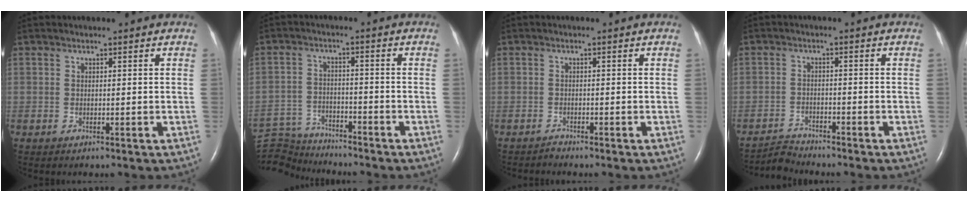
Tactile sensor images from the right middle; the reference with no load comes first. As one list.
[{"total": 9.2, "force": [-9.1, 0.8, -0.1], "torque": [-0.005, 0.012, -0.165]}, {"total": 0.7, "force": [-0.7, -0.2, -0.3], "torque": [0.006, -0.006, -0.011]}, {"total": 2.9, "force": [-2.7, -0.4, -0.9], "torque": [0.019, -0.017, -0.050]}]